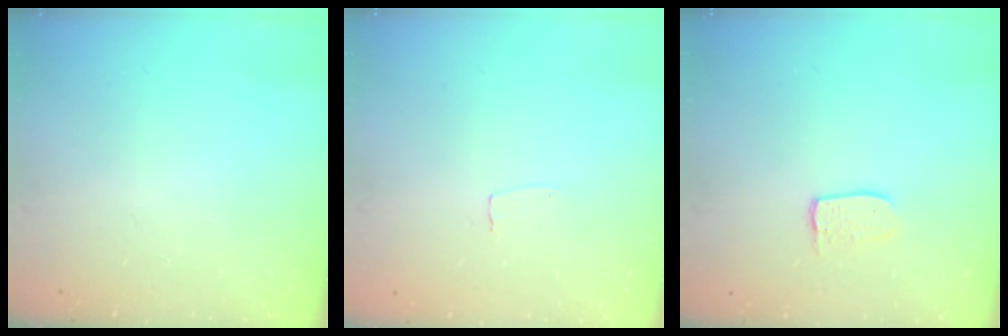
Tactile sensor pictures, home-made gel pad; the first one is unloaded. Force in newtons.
{"total": 3.0, "press": 3.0, "slide": 0.2}
{"total": 6.0, "press": 6.0, "slide": 0.3}